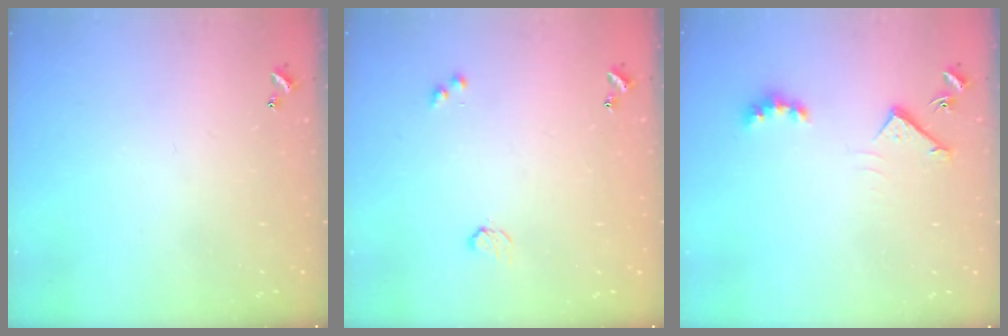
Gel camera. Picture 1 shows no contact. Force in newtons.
{"total": 2.9, "press": 2.9, "slide": 0.5}
{"total": 4.9, "press": 4.9, "slide": 0.7}